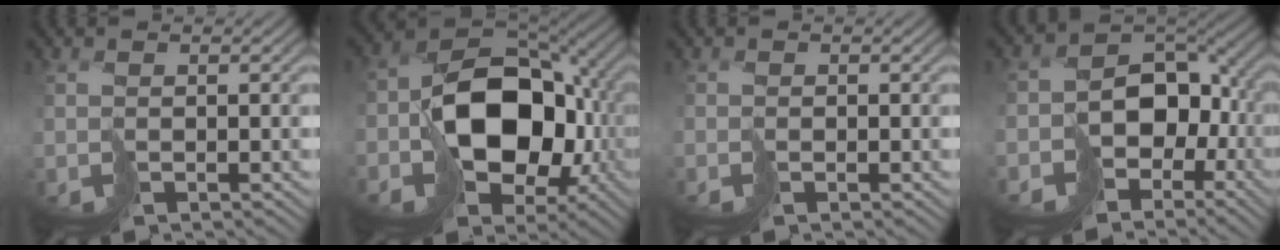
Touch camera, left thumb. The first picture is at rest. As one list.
[{"total": 16.0, "force": [-2.7, 11.1, 11.2], "torque": [-0.198, -0.016, -0.049]}, {"total": 0.0}, {"total": 11.5, "force": [-4.4, 8.4, 6.5], "torque": [-0.115, -0.022, -0.080]}]